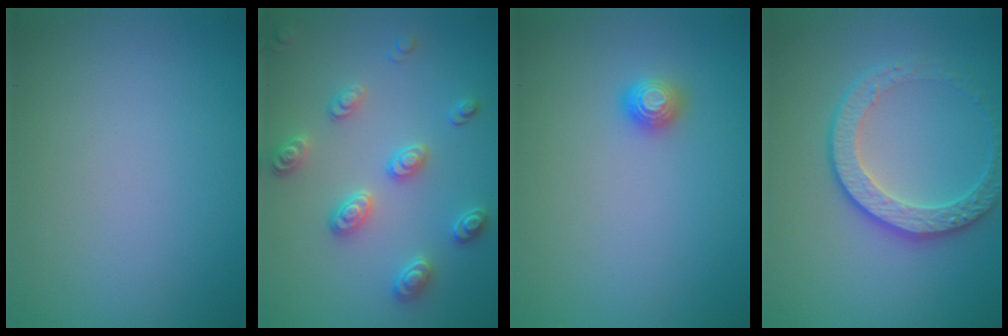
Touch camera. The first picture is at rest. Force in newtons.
{"total": 3.0, "press": 2.9, "slide": 0.6}
{"total": 1.1, "press": 1.1, "slide": 0.2}
{"total": 3.9, "press": 3.4, "slide": 1.7}